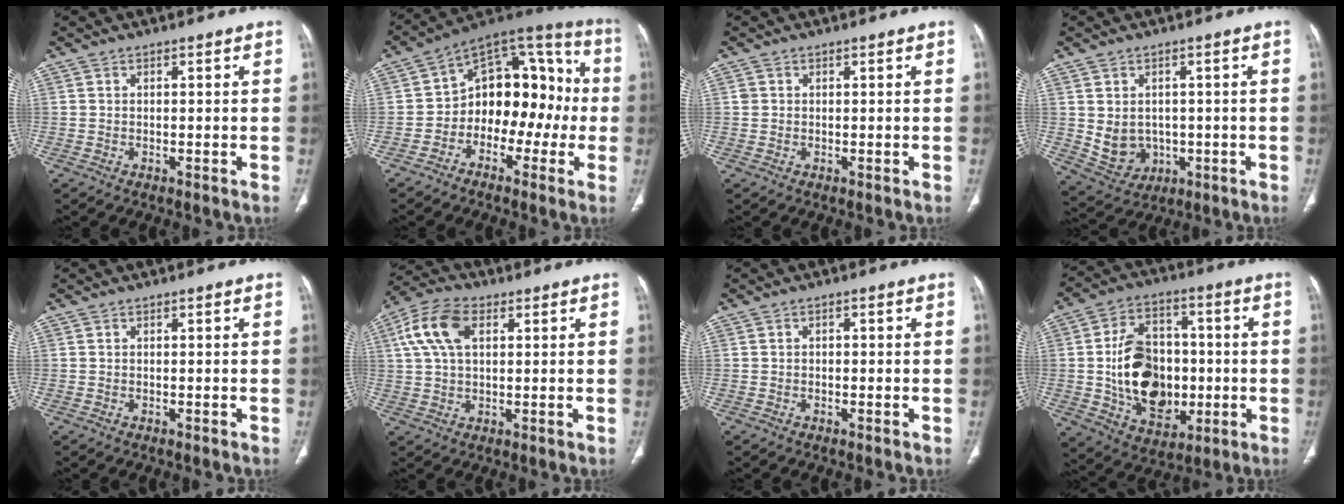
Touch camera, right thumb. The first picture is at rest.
{"total": 16.5, "force": [-2.5, 11.2, 11.9], "torque": [-0.108, 0.065, -0.050]}
{"total": 0.9, "force": [0.2, 0.8, 0.3], "torque": [0.001, 0.002, 0.005]}
{"total": 7.4, "force": [-0.2, 6.3, 3.9], "torque": [-0.045, 0.000, 0.023]}
{"total": 0.0}
{"total": 10.2, "force": [3.3, 5.9, 7.6], "torque": [-0.157, 0.018, 0.059]}
{"total": 0.8, "force": [0.0, 0.6, 0.5], "torque": [-0.005, 0.003, -0.003]}
{"total": 18.7, "force": [-1.5, 13.2, 13.1], "torque": [-0.181, 0.012, -0.010]}